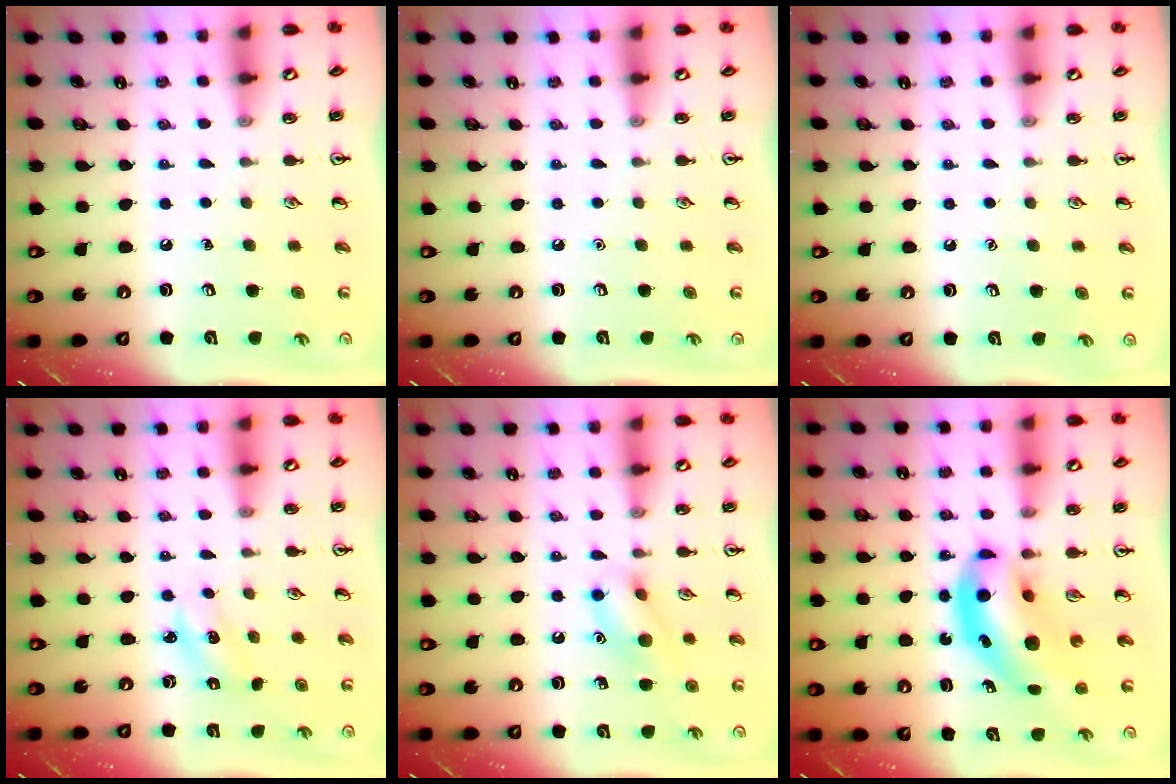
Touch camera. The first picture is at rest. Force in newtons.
{"total": 0.0}
{"total": 0.0}
{"total": 2.2, "press": 2.1, "slide": 0.4}
{"total": 10.4, "press": 10.4, "slide": 0.6}
{"total": 12.5, "press": 11.9, "slide": 3.7}